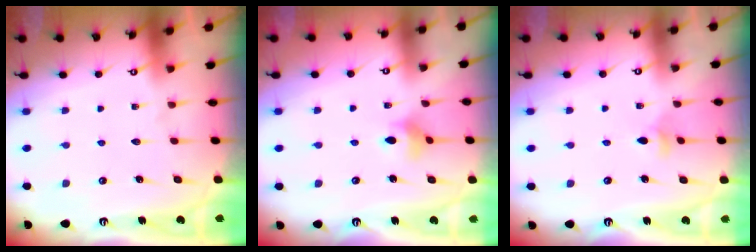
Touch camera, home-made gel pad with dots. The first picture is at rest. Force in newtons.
{"total": 5.8, "press": 5.8, "slide": 0.6}
{"total": 3.6, "press": 3.6, "slide": 0.8}